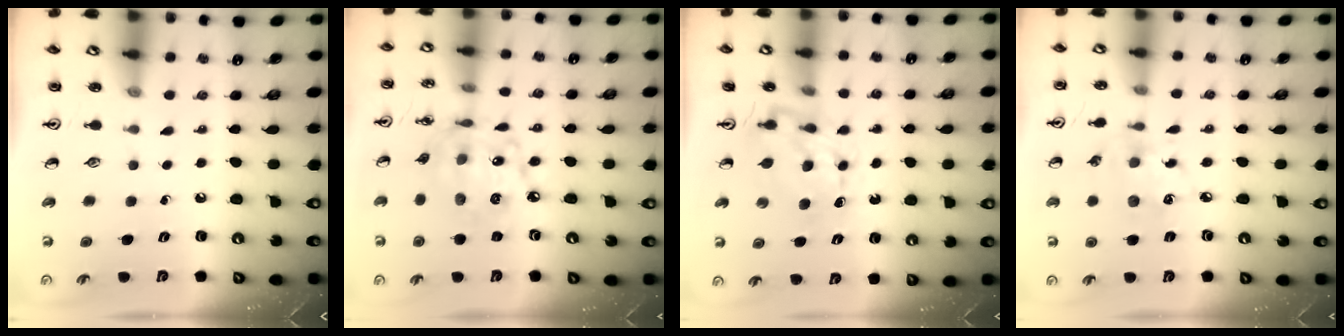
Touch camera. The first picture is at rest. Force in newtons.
{"total": 15.7, "press": 15.7, "slide": 1.1}
{"total": 7.8, "press": 7.8, "slide": 0.6}
{"total": 9.0, "press": 9.0, "slide": 0.6}